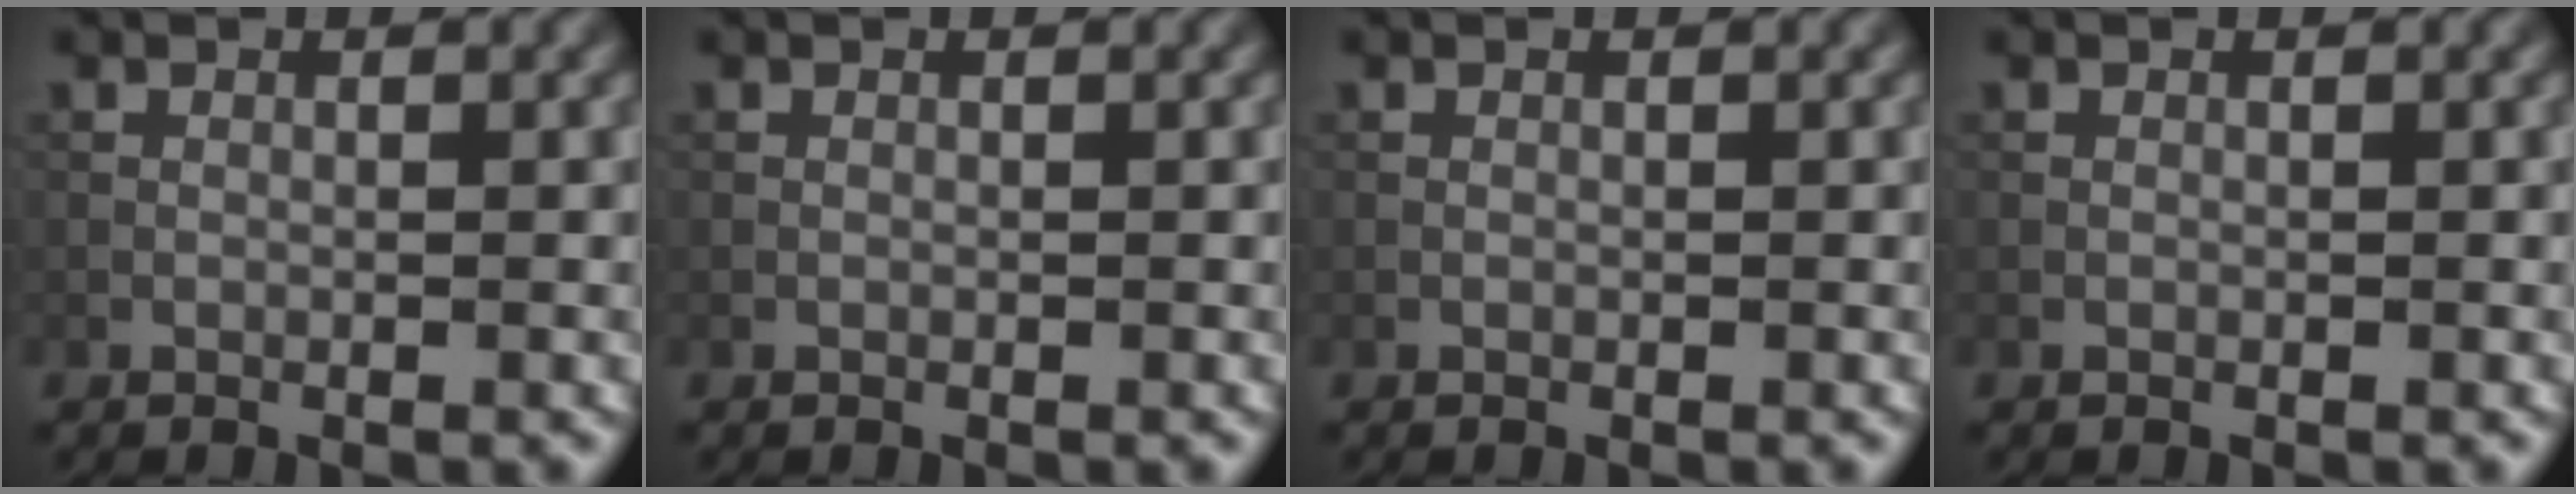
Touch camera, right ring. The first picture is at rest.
{"total": 0.0}
{"total": 0.0}
{"total": 0.0}